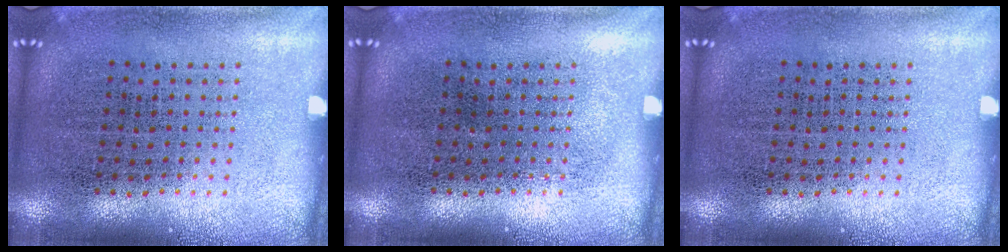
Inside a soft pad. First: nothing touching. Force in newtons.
{"total": 0.0}
{"total": 0.0}